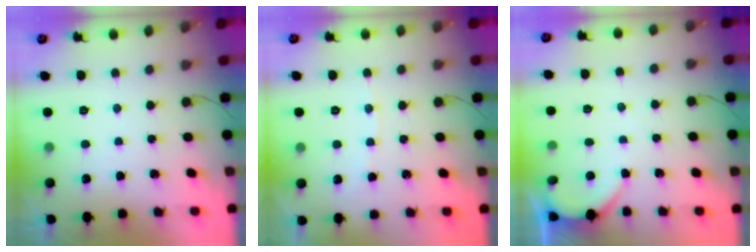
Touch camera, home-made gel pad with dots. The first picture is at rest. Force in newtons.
{"total": 4.4, "press": 4.4, "slide": 0.4}
{"total": 3.1, "press": 3.1, "slide": 0.2}